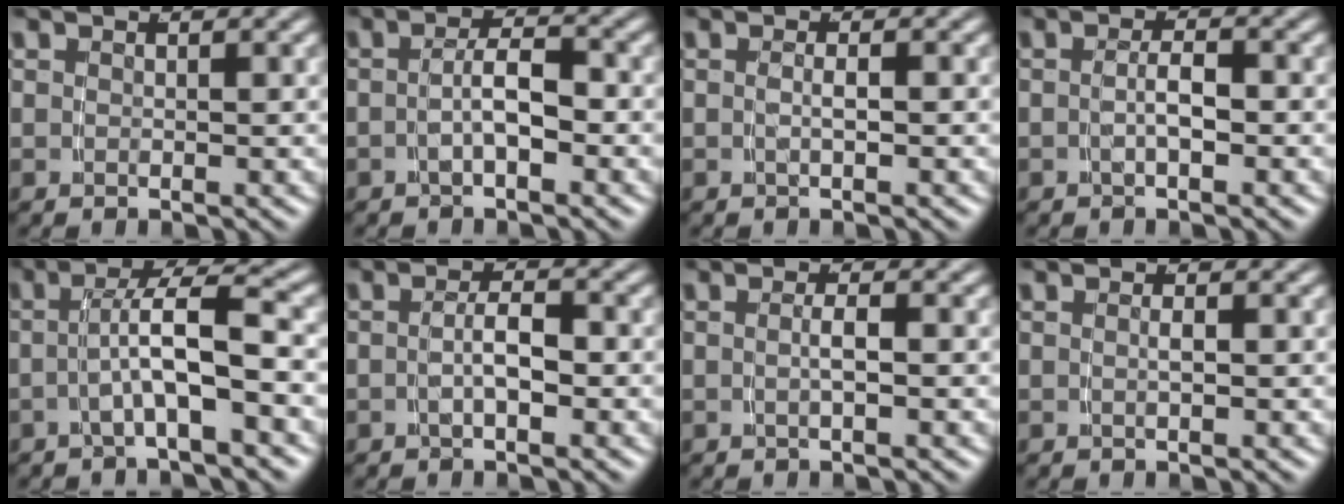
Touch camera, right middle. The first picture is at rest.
{"total": 2.8, "force": [-1.7, 0.3, 2.2], "torque": [-0.032, 0.003, -0.027]}
{"total": 1.1, "force": [-0.5, -0.6, 0.8], "torque": [-0.015, -0.002, -0.005]}
{"total": 1.9, "force": [-0.9, 0.0, 1.6], "torque": [-0.026, -0.001, -0.012]}
{"total": 4.1, "force": [-1.4, 0.5, 3.9], "torque": [-0.061, 0.010, -0.026]}
{"total": 2.3, "force": [-1.1, 0.2, 1.9], "torque": [-0.029, -0.001, -0.016]}
{"total": 1.4, "force": [-0.6, -0.5, 1.2], "torque": [-0.022, -0.003, -0.006]}
{"total": 0.7, "force": [-0.4, -0.4, 0.5], "torque": [-0.012, -0.004, -0.003]}